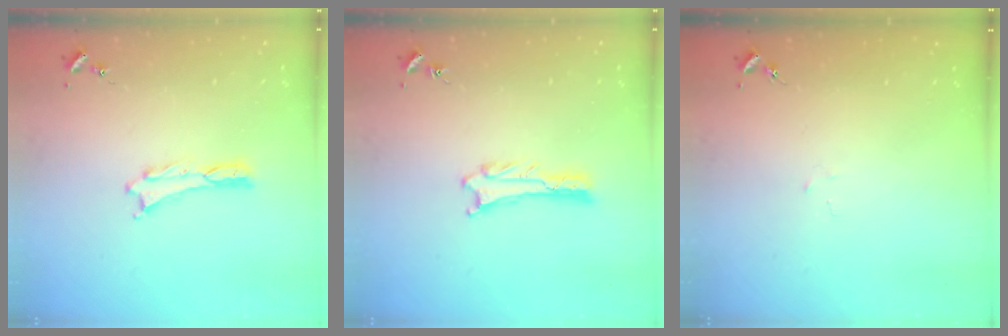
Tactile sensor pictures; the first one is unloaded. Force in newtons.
{"total": 1.0, "press": 1.0, "slide": 0.1}
{"total": 1.0, "press": 1.0, "slide": 0.1}